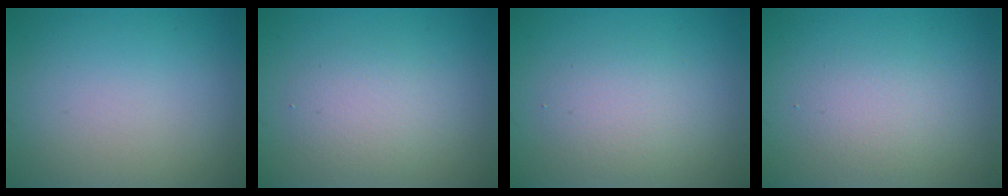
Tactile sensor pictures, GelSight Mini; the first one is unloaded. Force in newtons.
{"total": 2.6, "press": 2.6, "slide": 0.2}
{"total": 2.6, "press": 2.6, "slide": 0.1}
{"total": 2.1, "press": 2.1, "slide": 0.2}